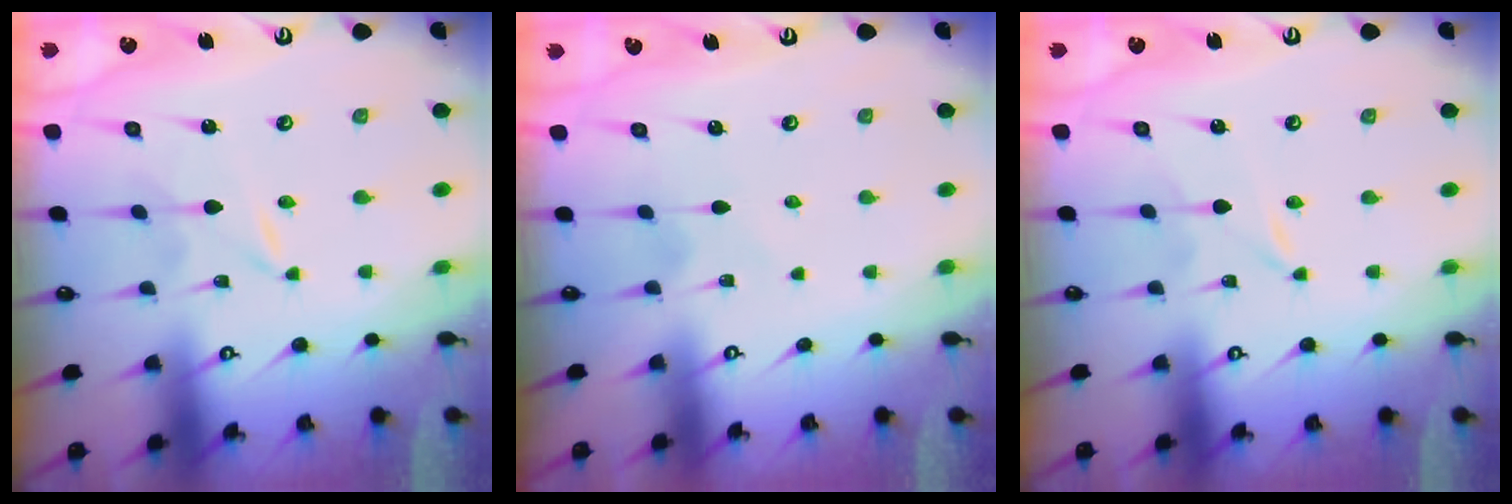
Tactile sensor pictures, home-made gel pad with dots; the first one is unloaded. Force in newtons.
{"total": 1.4, "press": 1.4, "slide": 0.2}
{"total": 0.0}